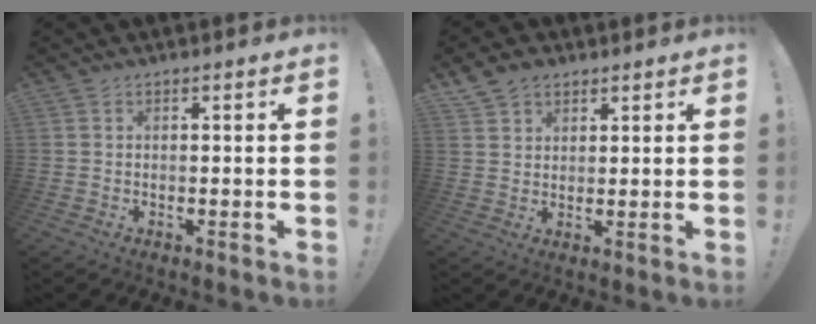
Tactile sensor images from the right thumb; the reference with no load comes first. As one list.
[{"total": 5.2, "force": [3.6, 3.5, 1.3], "torque": [-0.029, -0.013, 0.071]}]